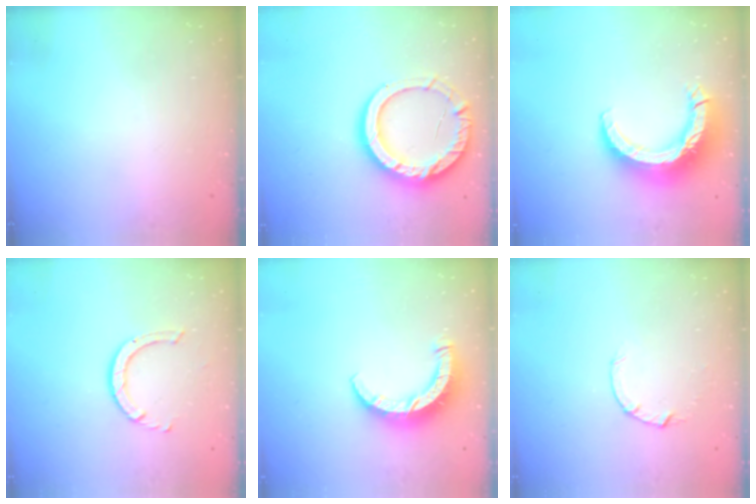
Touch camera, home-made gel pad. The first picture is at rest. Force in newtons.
{"total": 16.2, "press": 16.0, "slide": 2.1}
{"total": 14.0, "press": 13.9, "slide": 1.3}
{"total": 3.9, "press": 3.9, "slide": 0.3}
{"total": 9.0, "press": 8.9, "slide": 1.0}
{"total": 2.6, "press": 2.6, "slide": 0.4}